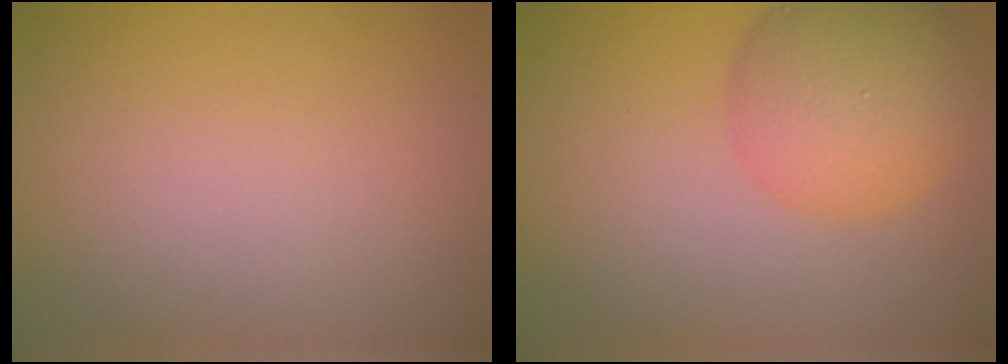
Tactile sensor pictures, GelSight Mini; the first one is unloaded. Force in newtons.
{"total": 6.2, "press": 6.2, "slide": 0.1}